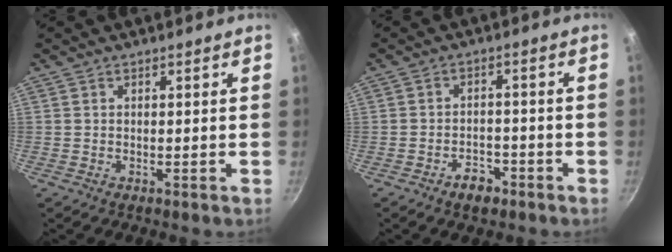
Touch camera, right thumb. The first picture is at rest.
{"total": 4.4, "force": [-2.9, 2.5, 2.1], "torque": [-0.016, 0.024, -0.041]}